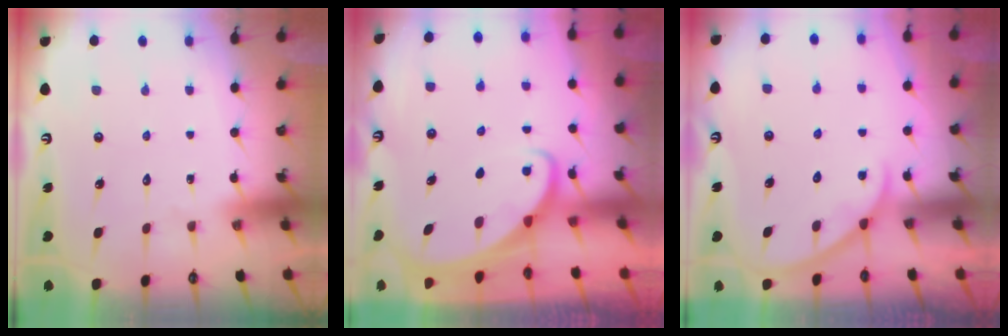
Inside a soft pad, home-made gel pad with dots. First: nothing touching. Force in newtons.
{"total": 2.7, "press": 2.7, "slide": 0.4}
{"total": 2.9, "press": 2.9, "slide": 0.4}